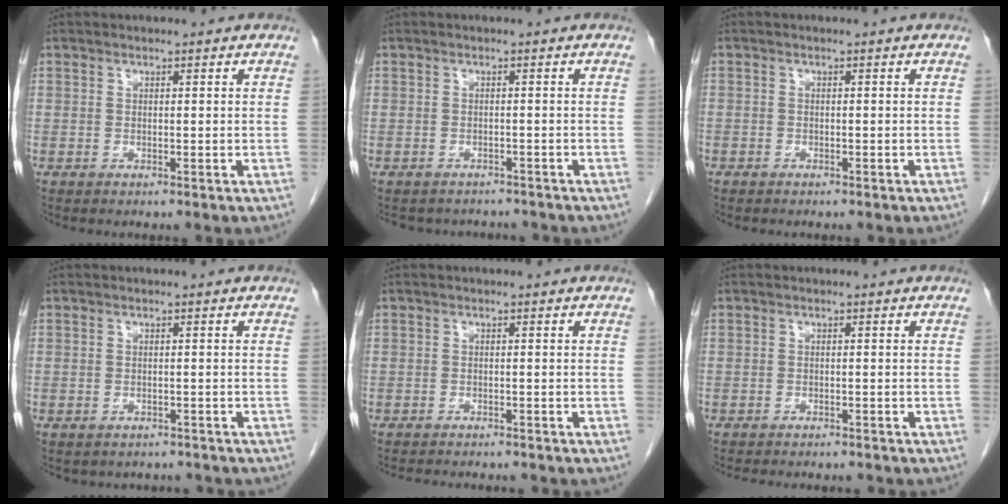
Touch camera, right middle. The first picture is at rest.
{"total": 6.3, "force": [-5.8, 2.4, 0.7], "torque": [-0.009, 0.006, -0.068]}
{"total": 0.9, "force": [-0.7, 0.5, 0.2], "torque": [-0.006, 0.002, -0.011]}
{"total": 3.8, "force": [-3.3, 1.8, 0.3], "torque": [-0.004, 0.009, -0.039]}
{"total": 6.7, "force": [-6.2, 1.4, 2.2], "torque": [-0.027, -0.004, -0.081]}
{"total": 7.5, "force": [-6.7, 1.8, 2.7], "torque": [-0.033, -0.002, -0.084]}